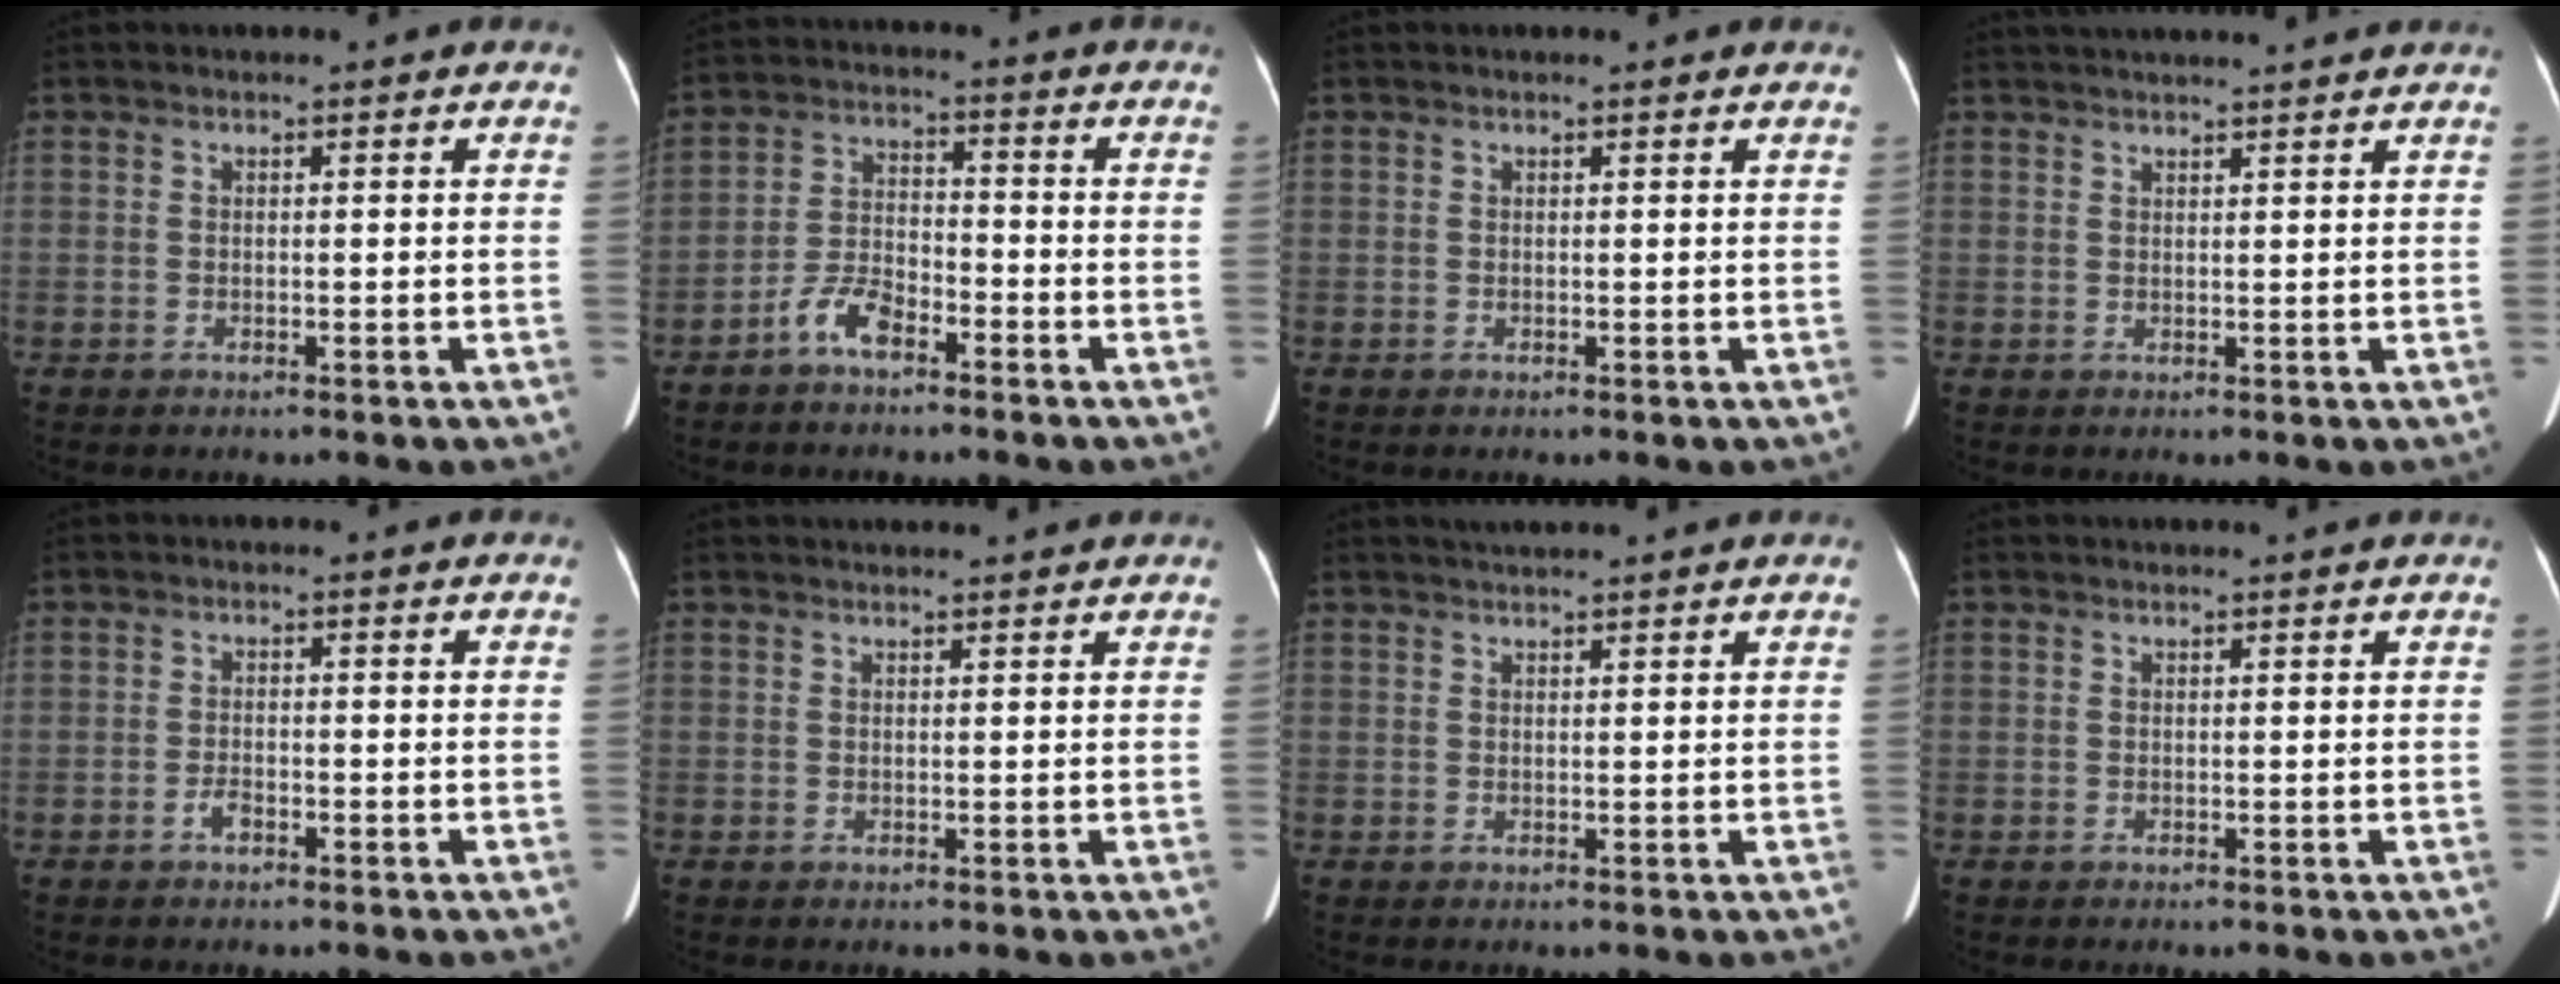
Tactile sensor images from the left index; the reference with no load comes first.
{"total": 5.7, "force": [-4.0, 2.2, 3.4], "torque": [-0.080, 0.009, -0.077]}
{"total": 1.8, "force": [1.7, 0.4, 0.6], "torque": [-0.014, 0.008, 0.009]}
{"total": 10.1, "force": [9.3, -0.1, 4.1], "torque": [-0.064, 0.030, 0.119]}
{"total": 1.5, "force": [-1.0, 0.5, 1.0], "torque": [-0.020, 0.001, -0.018]}
{"total": 4.7, "force": [4.6, 0.1, 1.2], "torque": [-0.015, 0.023, 0.052]}
{"total": 4.1, "force": [3.7, -0.3, 1.7], "torque": [-0.024, 0.028, 0.052]}
{"total": 2.5, "force": [2.4, -0.2, 0.8], "torque": [-0.011, 0.013, 0.027]}